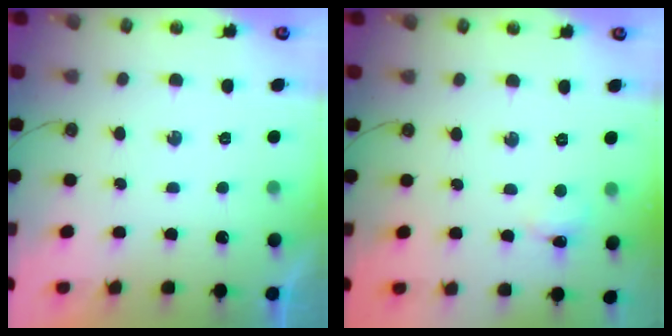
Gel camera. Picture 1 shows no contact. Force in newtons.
{"total": 2.5, "press": 2.4, "slide": 0.5}